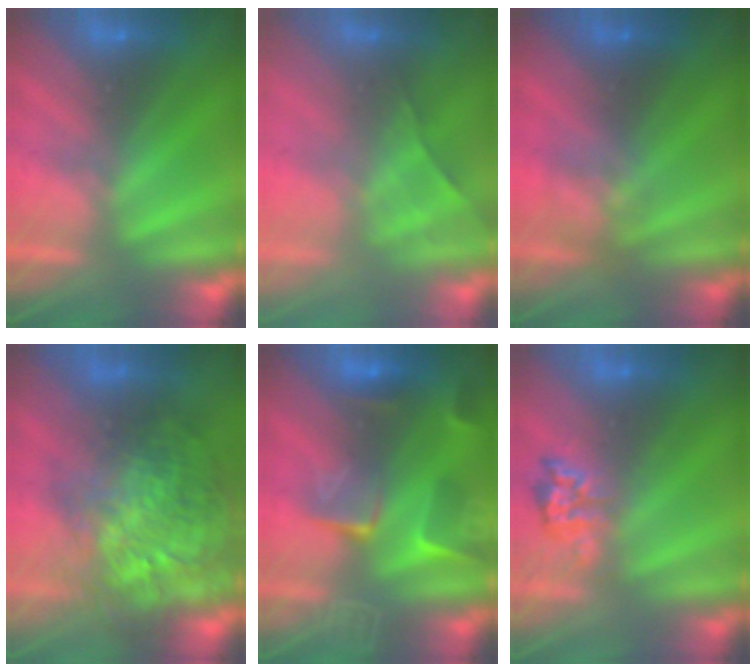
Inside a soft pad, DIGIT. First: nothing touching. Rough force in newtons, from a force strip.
{"total": 2.3}
{"total": 2.4}
{"total": 10.1}
{"total": 8.6}
{"total": 2.4}